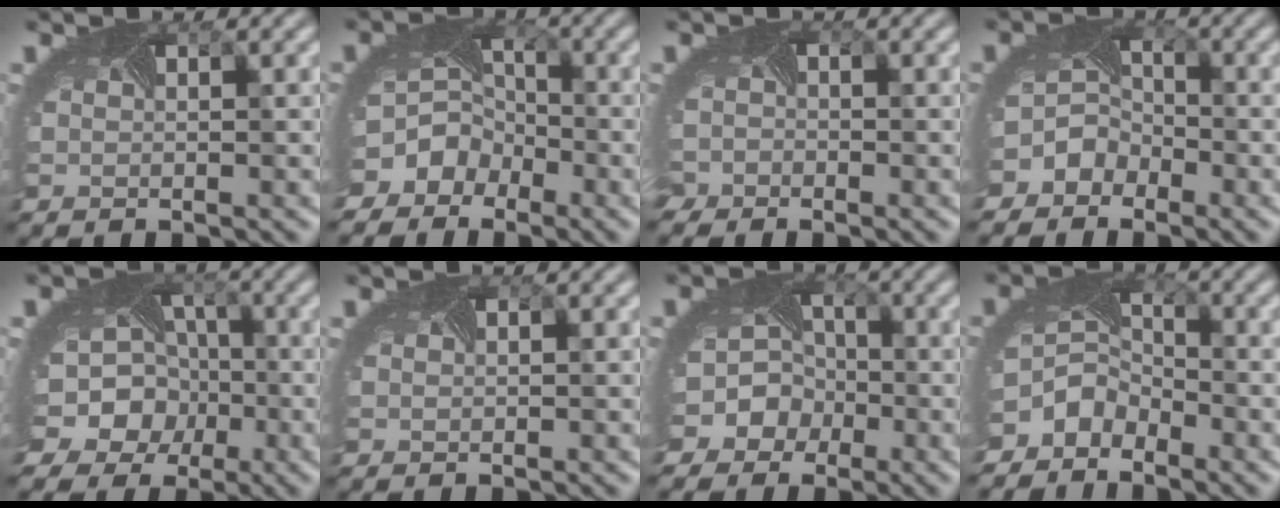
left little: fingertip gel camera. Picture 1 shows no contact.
{"total": 7.3, "force": [-4.2, 5.7, 1.7], "torque": [-0.026, -0.016, -0.067]}
{"total": 2.6, "force": [-1.7, 1.9, 0.5], "torque": [-0.011, -0.013, -0.031]}
{"total": 3.8, "force": [-2.6, 2.7, 0.6], "torque": [0.016, 0.004, -0.048]}
{"total": 12.7, "force": [-3.4, 11.1, 5.0], "torque": [-0.110, -0.008, -0.083]}
{"total": 0.7, "force": [0.3, 0.5, 0.3], "torque": [-0.005, -0.004, 0.006]}
{"total": 7.8, "force": [-3.0, 6.9, 2.2], "torque": [-0.032, -0.001, -0.074]}
{"total": 3.9, "force": [-3.1, 2.1, 1.0], "torque": [-0.021, -0.009, -0.072]}